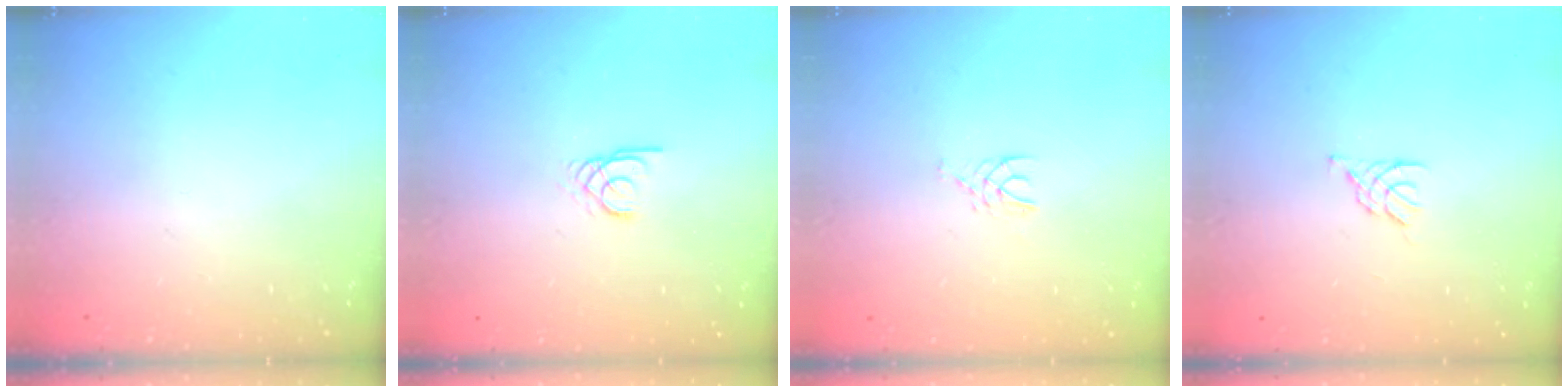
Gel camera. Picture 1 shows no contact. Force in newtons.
{"total": 1.8, "press": 1.8, "slide": 0.2}
{"total": 2.5, "press": 2.5, "slide": 0.2}
{"total": 3.3, "press": 3.2, "slide": 0.7}